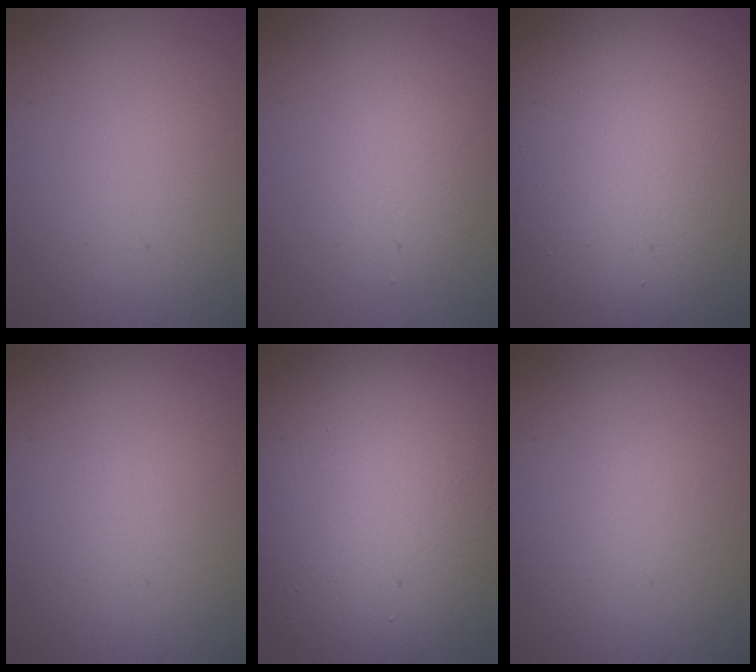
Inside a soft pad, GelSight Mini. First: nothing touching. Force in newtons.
{"total": 2.8, "press": 2.8, "slide": 0.1}
{"total": 19.1, "press": 19.1, "slide": 1.1}
{"total": 0.0}
{"total": 15.9, "press": 15.9, "slide": 0.8}
{"total": 0.5, "press": 0.5, "slide": 0.0}